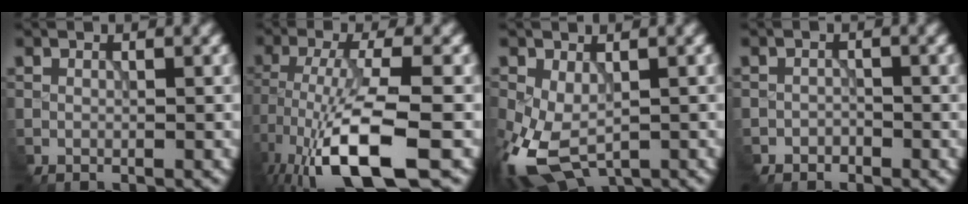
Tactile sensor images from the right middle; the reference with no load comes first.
{"total": 10.4, "force": [-5.6, 2.5, 8.4], "torque": [-0.159, -0.004, -0.099]}
{"total": 7.0, "force": [-2.6, 3.8, 5.3], "torque": [-0.136, -0.014, -0.043]}
{"total": 1.2, "force": [-0.9, 0.7, -0.2], "torque": [0.003, 0.000, -0.016]}